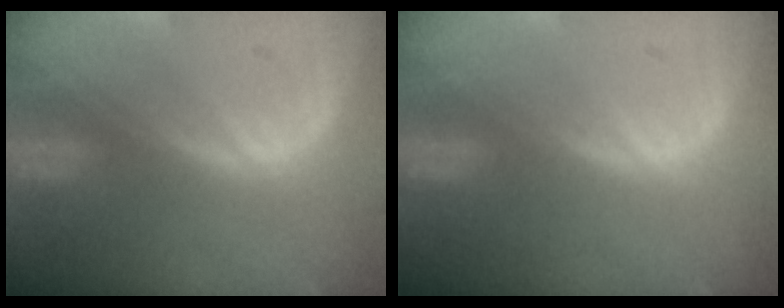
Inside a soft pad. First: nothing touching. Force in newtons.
{"total": 0.0}